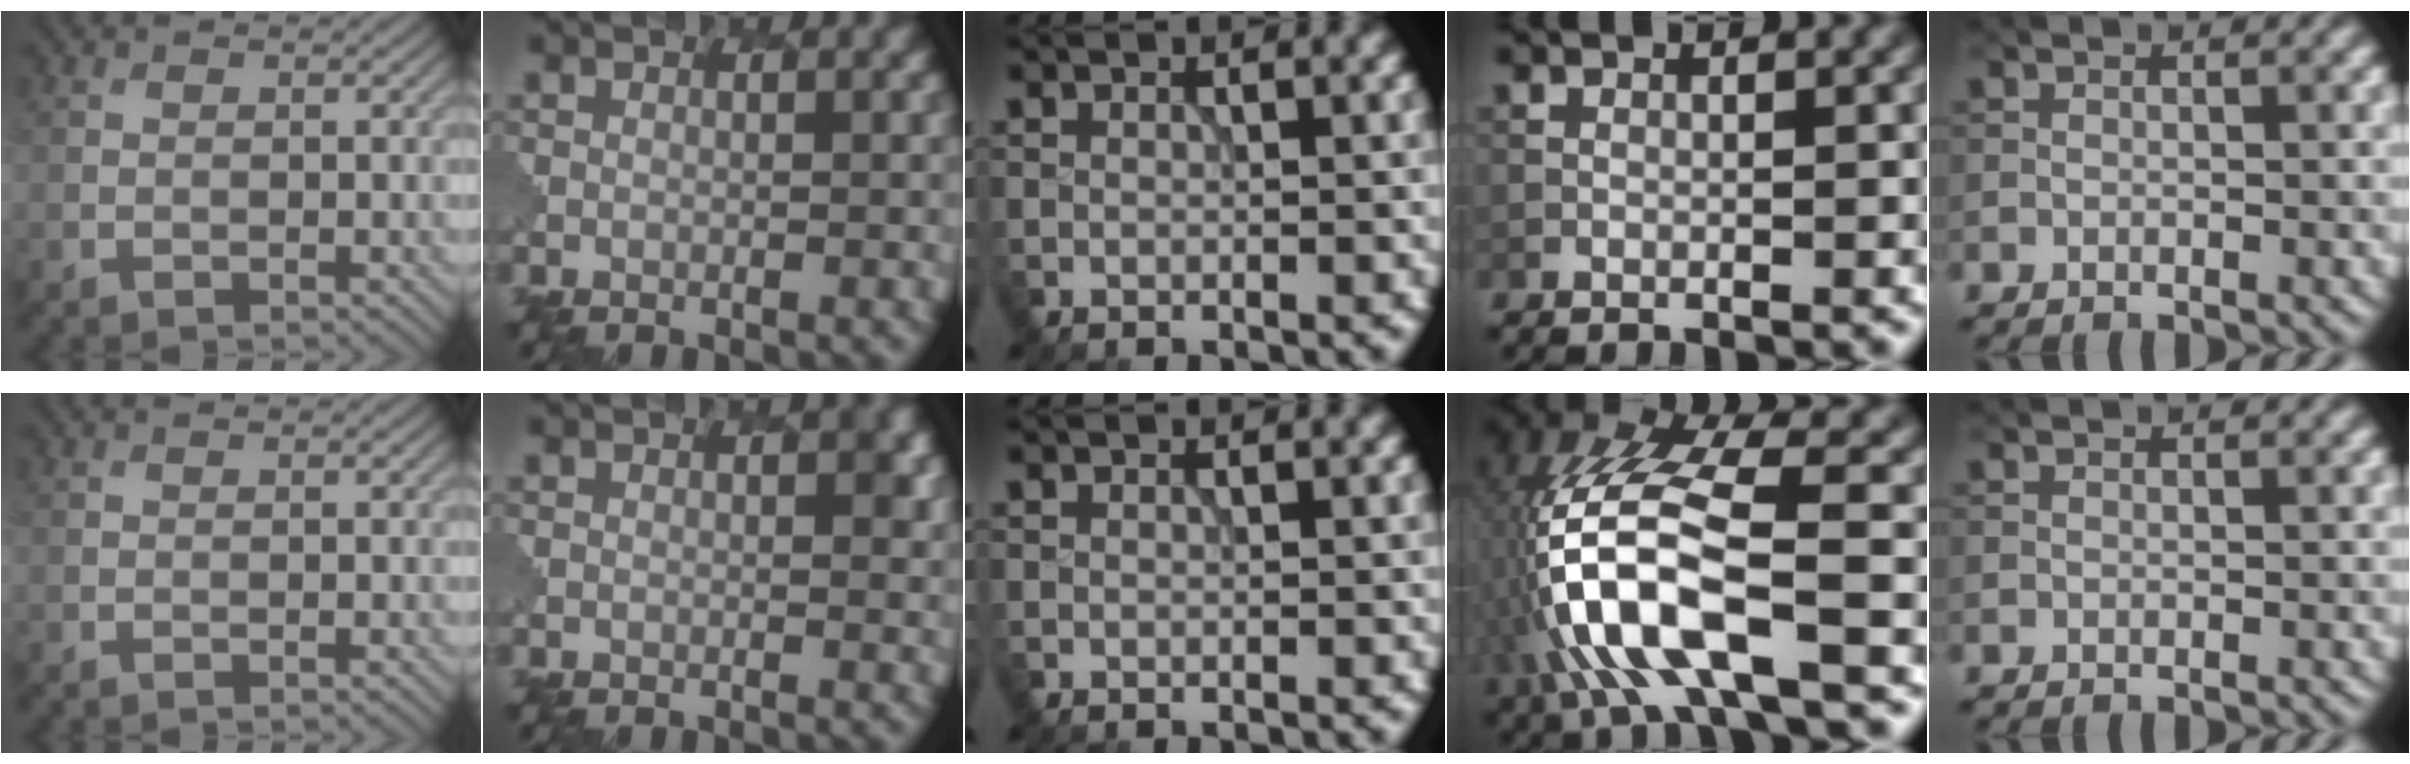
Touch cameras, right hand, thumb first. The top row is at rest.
{"index": {"total": 1.9, "force": [0.5, 0.9, 1.6], "torque": [-0.017, 0.000, 0.001]}, "ring": {"total": 12.5, "force": [-3.5, 4.9, 11.0], "torque": [-0.244, 0.004, -0.060]}}